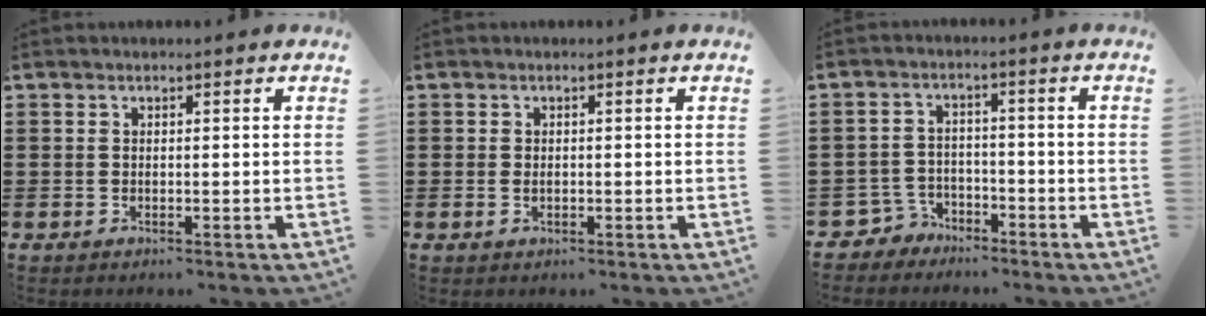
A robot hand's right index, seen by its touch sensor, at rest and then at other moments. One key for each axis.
{"total": 0.8, "fx": 0.0, "fy": 0.3, "fz": 0.8, "tx": -0.017, "ty": -0.001, "tz": 0.000}
{"total": 3.6, "fx": -3.0, "fy": 1.8, "fz": 0.2, "tx": -0.031, "ty": 0.002, "tz": -0.069}